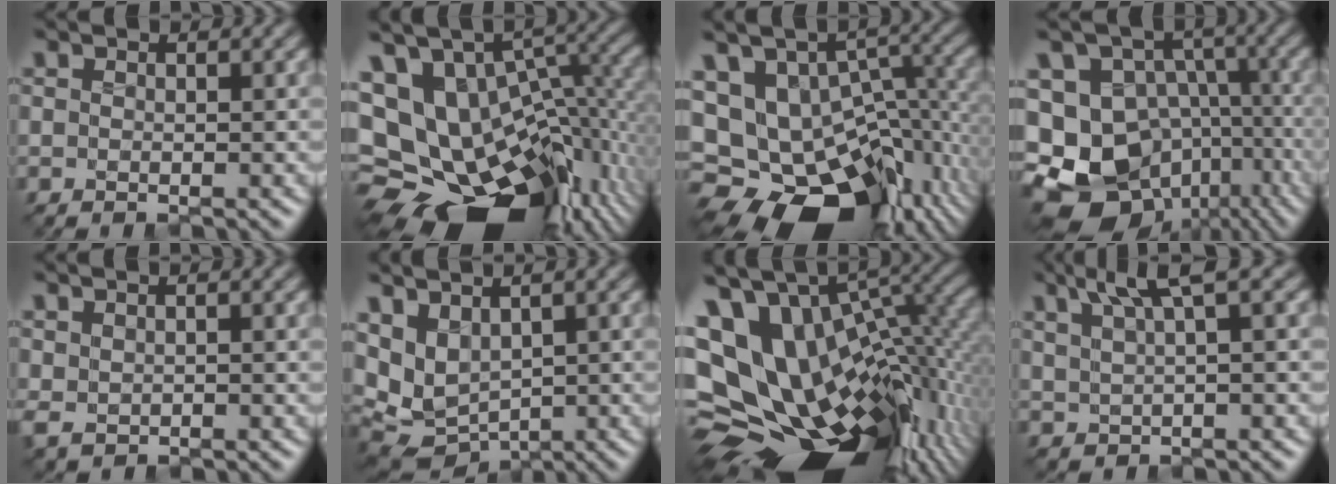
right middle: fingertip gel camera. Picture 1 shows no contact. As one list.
[{"total": 18.8, "force": [-5.9, 12.7, 12.5], "torque": [-0.199, 0.003, -0.057]}, {"total": 17.5, "force": [-6.7, 11.6, 11.2], "torque": [-0.173, 0.001, -0.072]}, {"total": 15.9, "force": [-6.4, 12.2, 7.9], "torque": [-0.154, -0.006, -0.100]}, {"total": 0.8, "force": [0.5, 0.4, 0.4], "torque": [-0.013, 0.003, 0.010]}, {"total": 6.7, "force": [1.4, 4.6, 4.7], "torque": [-0.104, -0.004, 0.043]}, {"total": 18.5, "force": [-2.1, 12.2, 13.8], "torque": [-0.237, 0.017, -0.014]}, {"total": 4.1, "force": [2.9, 0.3, 2.9], "torque": [-0.060, 0.018, 0.052]}]